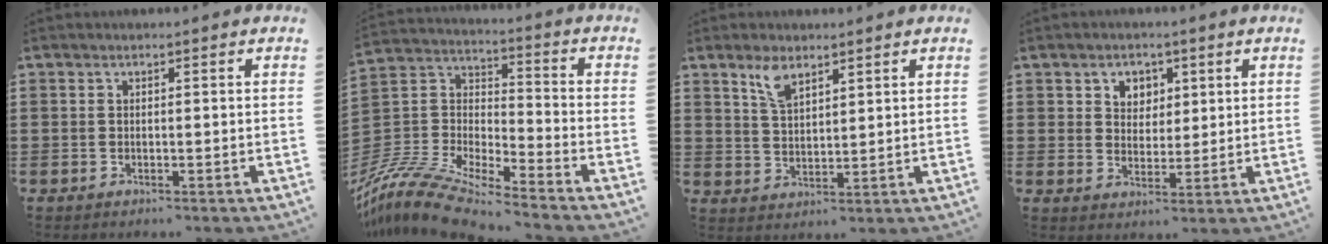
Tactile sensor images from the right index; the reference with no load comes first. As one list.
[{"total": 11.3, "force": [-10.4, 1.5, 4.0], "torque": [-0.108, 0.006, -0.218]}, {"total": 4.7, "force": [3.2, 1.8, 2.8], "torque": [-0.065, 0.004, 0.059]}, {"total": 3.6, "force": [1.7, 3.1, 0.7], "torque": [-0.029, 0.014, 0.030]}]